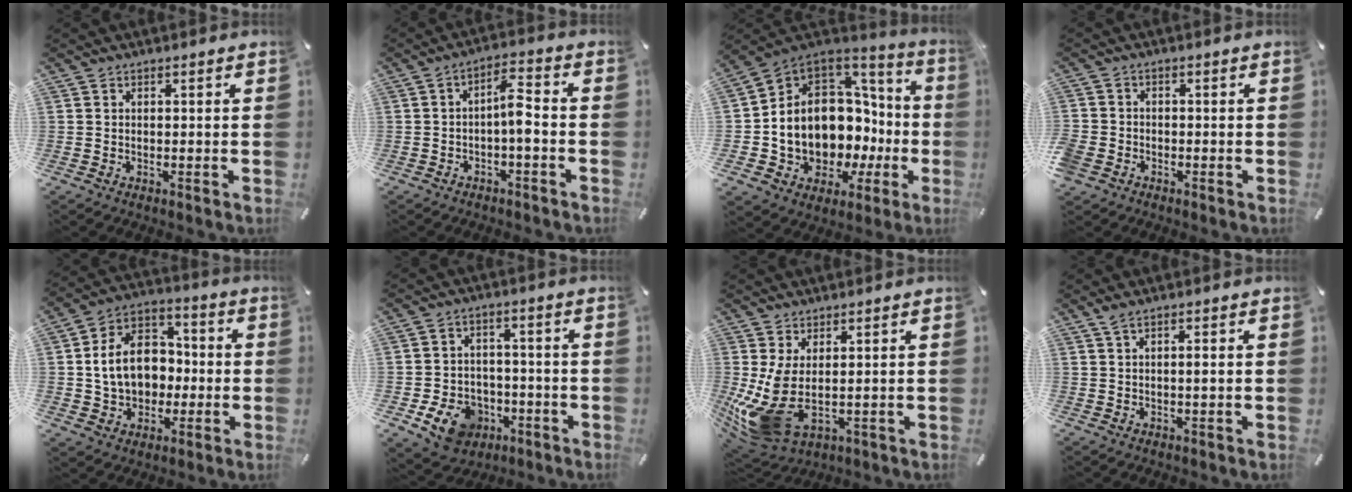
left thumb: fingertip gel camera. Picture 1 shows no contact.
{"total": 6.8, "force": [-1.4, 2.5, 6.1], "torque": [-0.107, 0.018, -0.024]}
{"total": 14.8, "force": [-0.4, 12.0, 8.8], "torque": [-0.186, -0.044, 0.007]}
{"total": 3.0, "force": [-1.5, 2.4, 1.0], "torque": [-0.026, 0.003, -0.033]}
{"total": 13.0, "force": [-1.3, 11.0, 6.9], "torque": [-0.145, 0.026, -0.017]}
{"total": 10.0, "force": [-4.5, 7.9, 4.1], "torque": [-0.070, 0.034, -0.076]}
{"total": 9.9, "force": [-0.4, 5.1, 8.5], "torque": [-0.198, -0.026, 0.000]}
{"total": 1.9, "force": [0.6, 0.0, 1.8], "torque": [-0.039, -0.001, 0.008]}